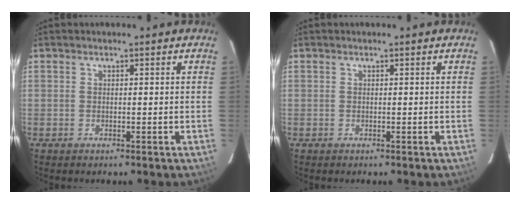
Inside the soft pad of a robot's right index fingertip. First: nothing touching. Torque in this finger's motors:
{"motor_torque": [0.00, 0.00, 0.01, 0.00]}